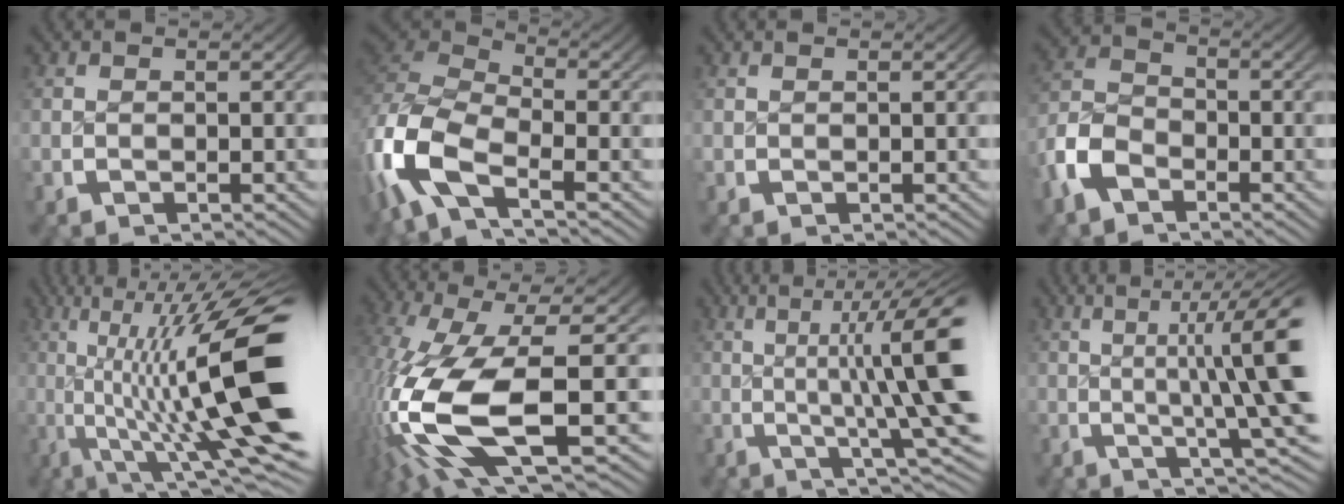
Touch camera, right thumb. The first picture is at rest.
{"total": 11.5, "force": [-1.6, 7.9, 8.2], "torque": [-0.207, -0.031, -0.015]}
{"total": 0.0}
{"total": 5.0, "force": [-1.5, 4.0, 2.7], "torque": [-0.063, -0.009, -0.027]}
{"total": 14.5, "force": [-0.2, 6.4, 13.0], "torque": [-0.208, -0.036, 0.015]}
{"total": 14.9, "force": [-1.8, 7.8, 12.5], "torque": [-0.311, -0.061, 0.021]}
{"total": 11.8, "force": [2.7, 5.2, 10.3], "torque": [-0.134, 0.002, 0.028]}
{"total": 10.6, "force": [2.5, 4.4, 9.3], "torque": [-0.112, 0.003, 0.027]}